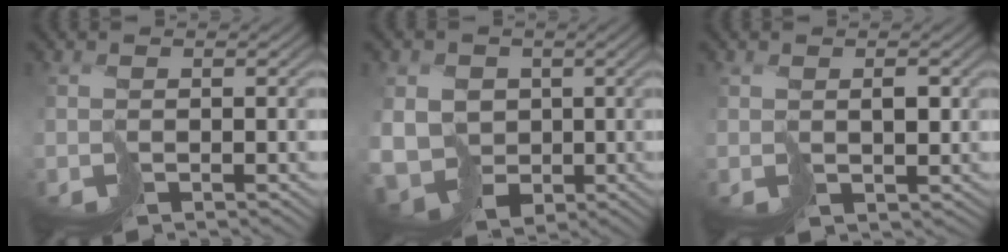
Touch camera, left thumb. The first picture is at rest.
{"total": 9.2, "force": [-0.5, 8.2, 4.1], "torque": [-0.114, -0.029, -0.020]}
{"total": 2.3, "force": [1.2, 1.4, 1.3], "torque": [-0.022, 0.000, 0.032]}